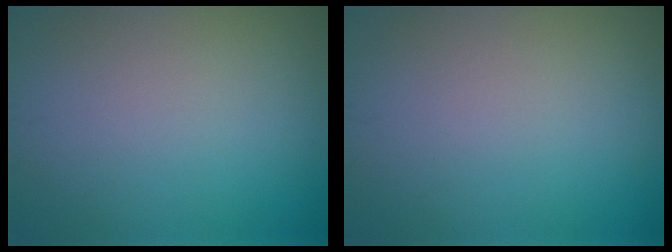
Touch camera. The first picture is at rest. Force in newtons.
{"total": 0.0}